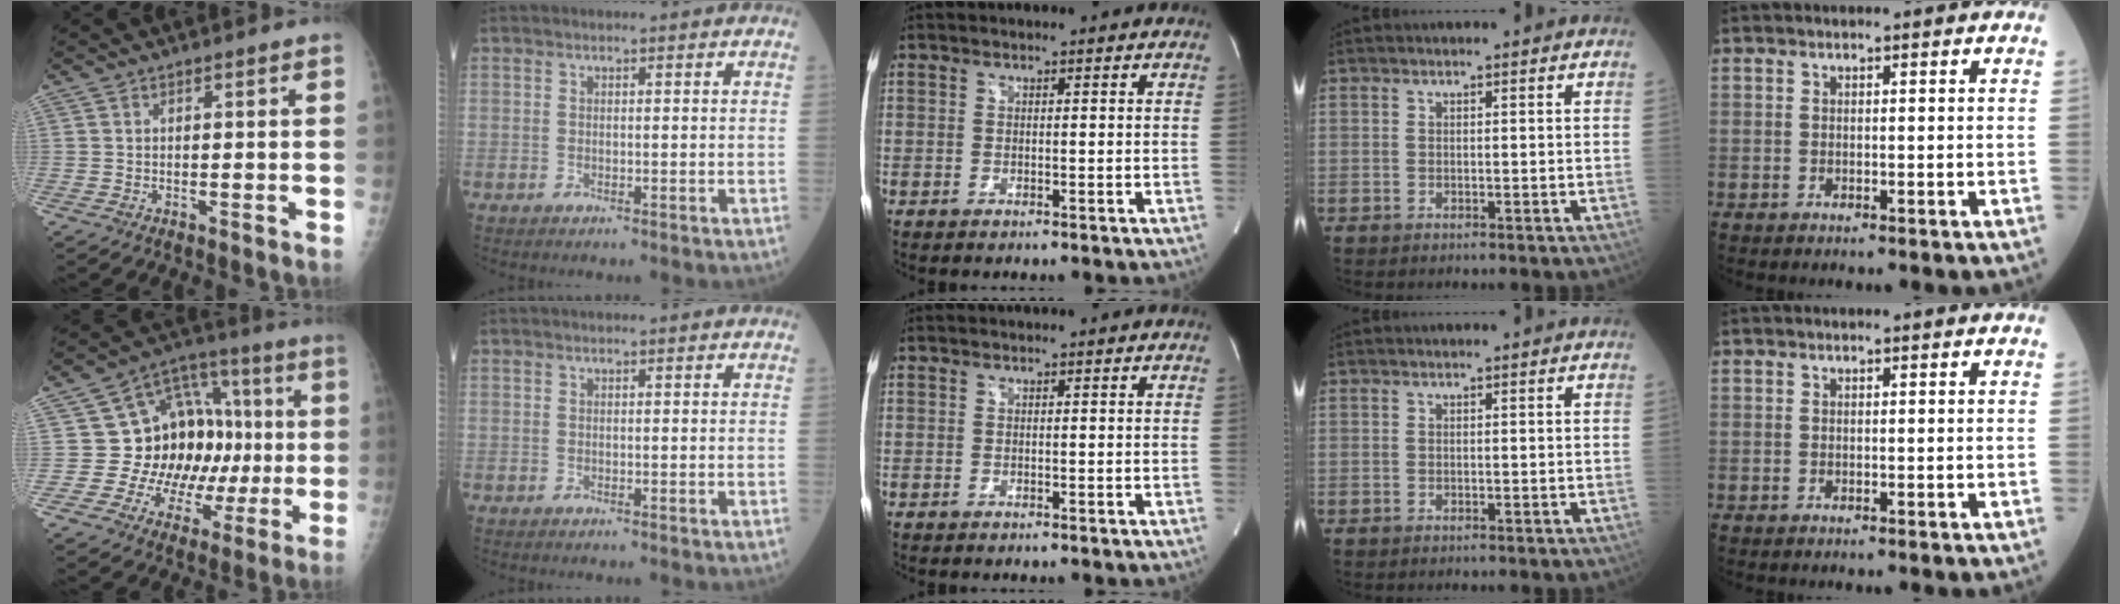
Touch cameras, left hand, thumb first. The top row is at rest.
{"thumb": {"total": 18.1, "force": [0.5, 14.4, 11.0], "torque": [-0.081, 0.037, 0.024]}, "index": {"total": 1.1, "force": [-0.9, -0.2, -0.5], "torque": [0.005, 0.000, -0.015]}}